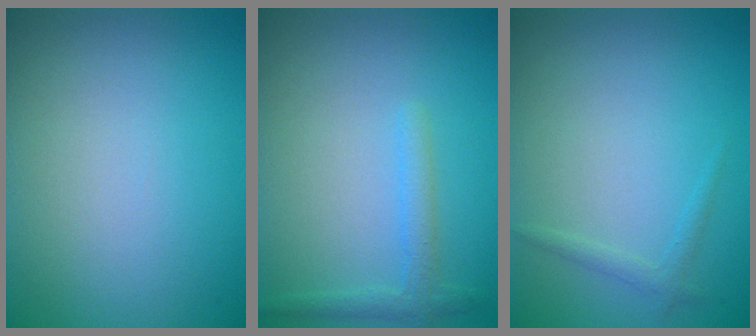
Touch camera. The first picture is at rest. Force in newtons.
{"total": 1.7, "press": 1.7, "slide": 0.1}
{"total": 0.9, "press": 0.9, "slide": 0.1}